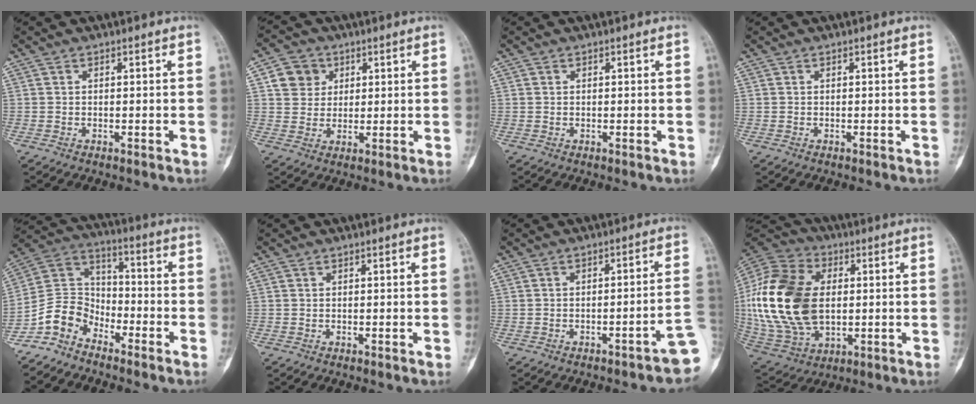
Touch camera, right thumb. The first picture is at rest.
{"total": 6.4, "force": [2.2, 5.7, 1.8], "torque": [-0.005, -0.002, 0.037]}
{"total": 0.0}
{"total": 0.0}
{"total": 9.1, "force": [-7.0, 5.3, 2.5], "torque": [-0.039, 0.076, -0.150]}
{"total": 0.0}
{"total": 2.5, "force": [-1.8, 0.2, 1.8], "torque": [-0.024, 0.020, -0.020]}
{"total": 26.0, "force": [0.9, 17.2, 19.6], "torque": [-0.405, -0.005, 0.027]}